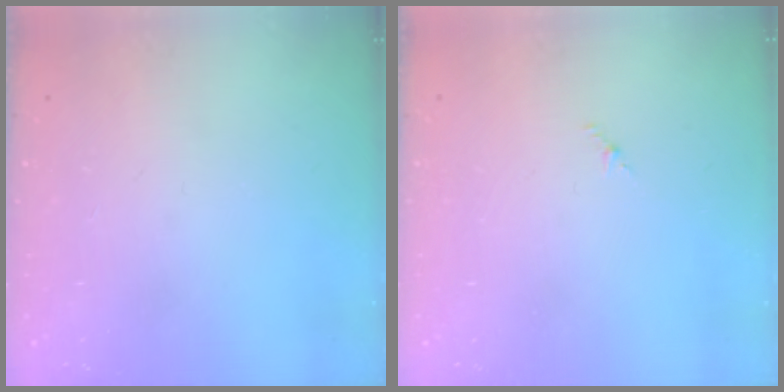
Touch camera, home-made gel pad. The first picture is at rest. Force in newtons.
{"total": 1.2, "press": 1.1, "slide": 0.6}